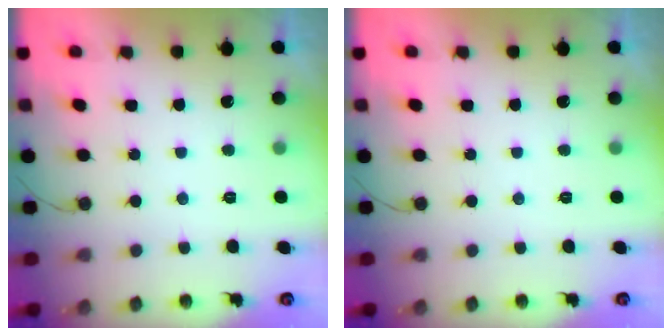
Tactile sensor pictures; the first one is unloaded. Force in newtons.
{"total": 0.0}